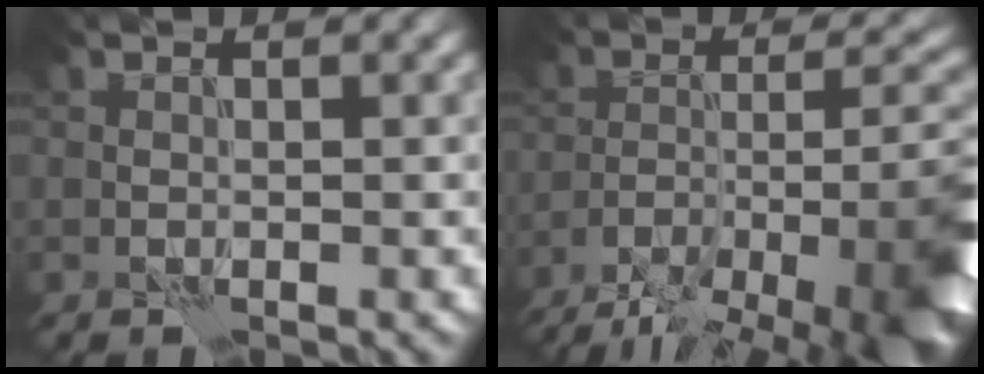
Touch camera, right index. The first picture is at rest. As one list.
[{"total": 13.6, "force": [-8.8, 4.0, 9.7], "torque": [-0.156, 0.001, -0.126]}]